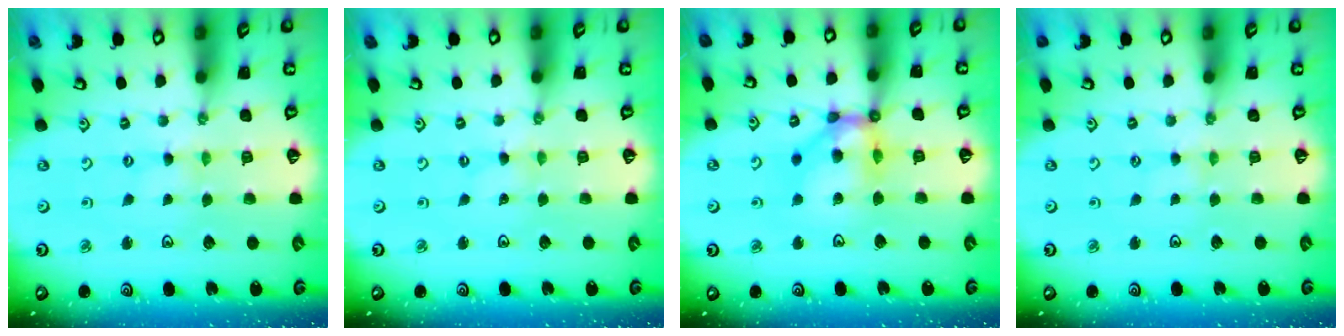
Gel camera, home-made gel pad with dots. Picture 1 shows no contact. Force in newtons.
{"total": 0.0}
{"total": 12.6, "press": 12.5, "slide": 1.8}
{"total": 0.7, "press": 0.7, "slide": 0.2}